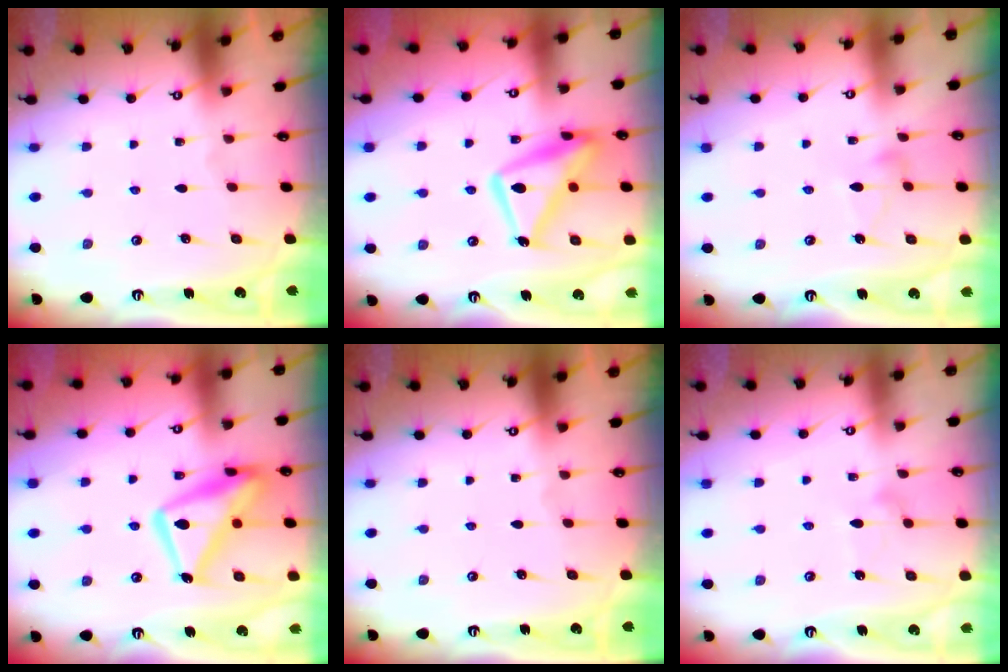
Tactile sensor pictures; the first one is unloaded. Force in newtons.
{"total": 14.9, "press": 14.9, "slide": 1.2}
{"total": 3.9, "press": 3.9, "slide": 0.2}
{"total": 16.2, "press": 16.1, "slide": 1.3}
{"total": 0.0}
{"total": 8.0, "press": 8.0, "slide": 0.5}